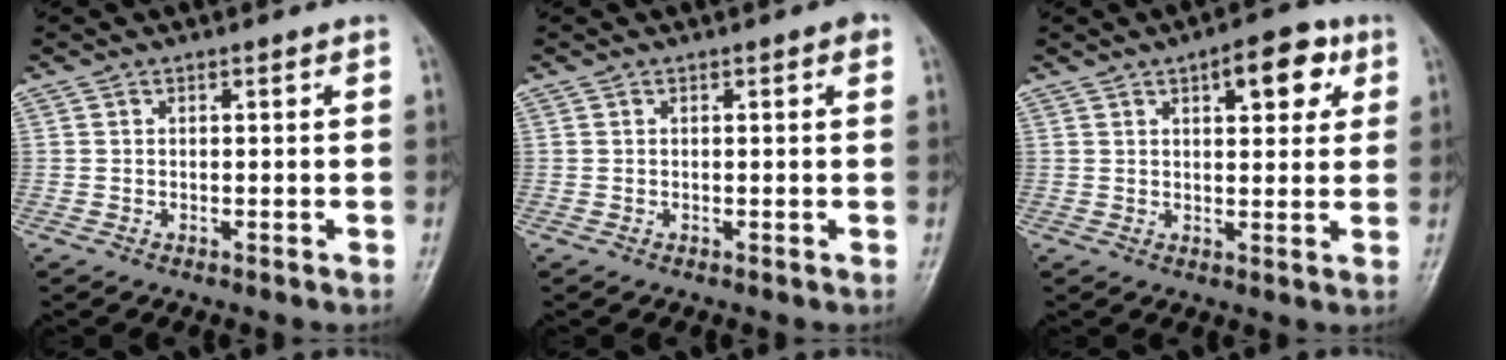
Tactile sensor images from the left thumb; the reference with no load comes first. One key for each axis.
{"total": 1.1, "fx": 0.5, "fy": 0.3, "fz": 1.0, "tx": -0.014, "ty": 0.001, "tz": 0.003}
{"total": 8.5, "fx": 3.8, "fy": 3.9, "fz": 6.5, "tx": -0.055, "ty": -0.007, "tz": 0.044}